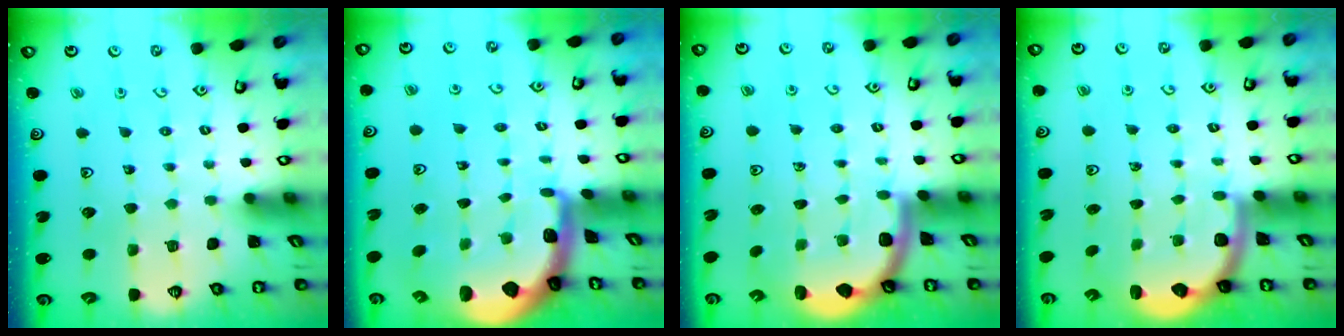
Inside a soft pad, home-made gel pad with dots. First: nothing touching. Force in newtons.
{"total": 2.6, "press": 2.5, "slide": 0.6}
{"total": 1.8, "press": 1.8, "slide": 0.1}
{"total": 2.4, "press": 1.9, "slide": 1.4}